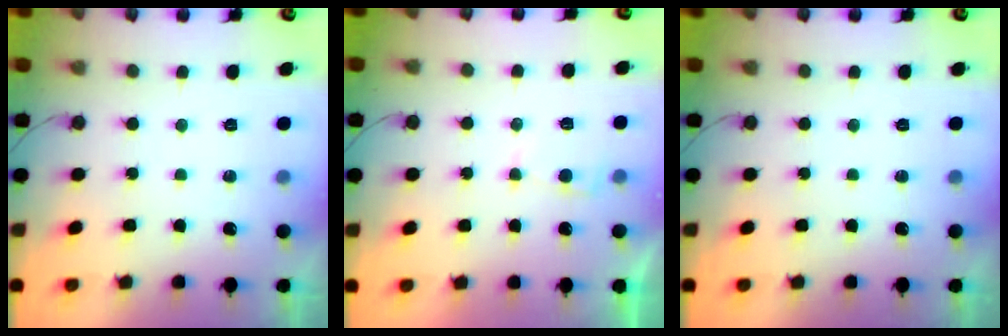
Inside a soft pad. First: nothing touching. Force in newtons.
{"total": 2.0, "press": 2.0, "slide": 0.3}
{"total": 0.0}